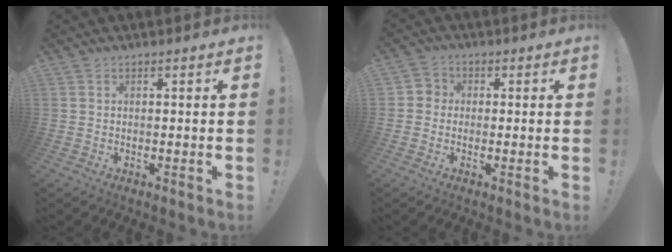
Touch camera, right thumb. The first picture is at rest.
{"total": 3.4, "force": [-0.9, 3.1, 1.0], "torque": [-0.009, 0.011, -0.017]}